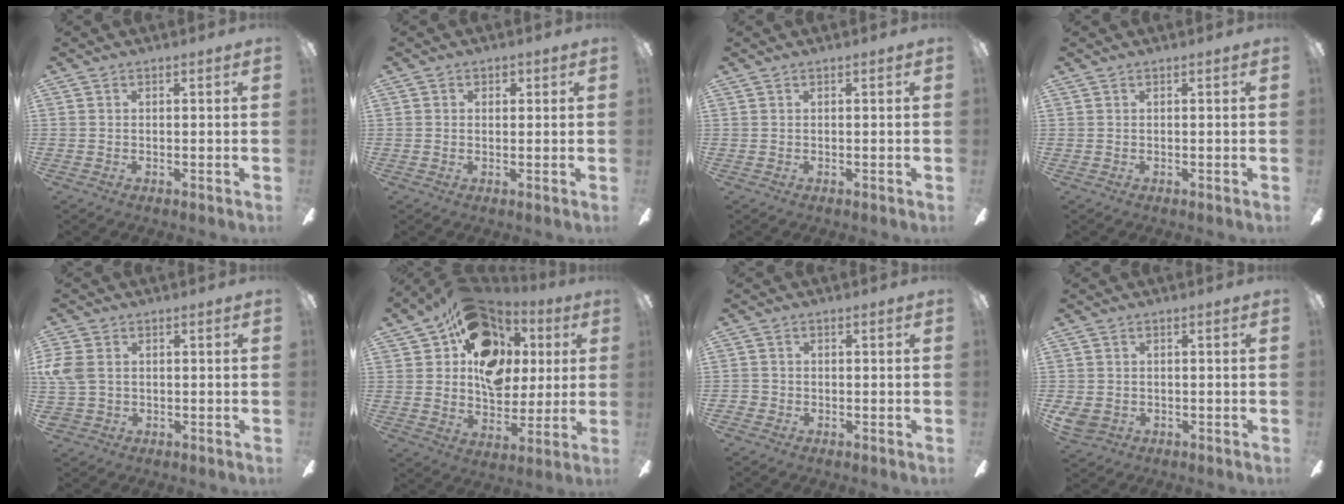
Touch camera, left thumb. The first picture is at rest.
{"total": 1.5, "force": [0.2, 1.4, 0.7], "torque": [-0.004, 0.004, 0.000]}
{"total": 0.0}
{"total": 0.0}
{"total": 6.9, "force": [0.7, 5.3, 4.3], "torque": [-0.107, 0.008, 0.014]}
{"total": 19.4, "force": [7.1, 14.7, 10.5], "torque": [-0.156, -0.017, 0.136]}
{"total": 1.8, "force": [-1.0, 1.5, 0.3], "torque": [-0.004, 0.007, -0.021]}
{"total": 3.6, "force": [-1.3, 2.9, 1.8], "torque": [-0.050, 0.001, -0.028]}